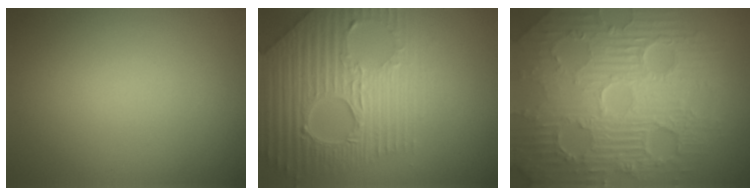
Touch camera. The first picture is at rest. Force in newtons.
{"total": 8.9, "press": 6.0, "slide": 6.5}
{"total": 11.6, "press": 7.4, "slide": 8.9}